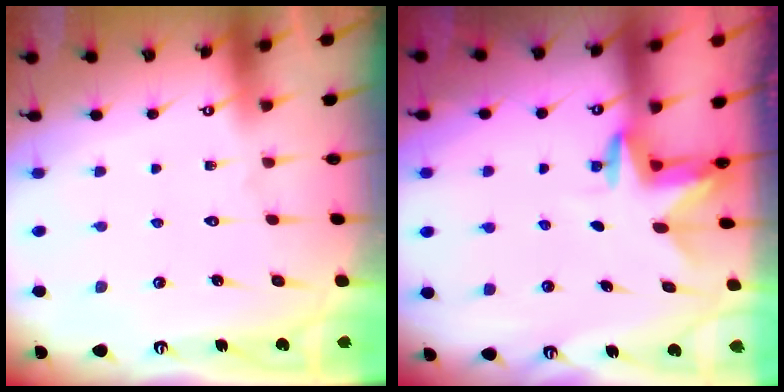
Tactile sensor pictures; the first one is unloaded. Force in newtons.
{"total": 2.7, "press": 2.7, "slide": 0.2}